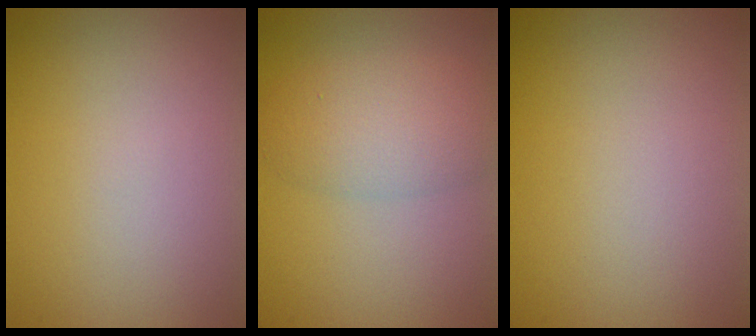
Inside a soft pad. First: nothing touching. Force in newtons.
{"total": 4.2, "press": 4.2, "slide": 0.2}
{"total": 0.0}